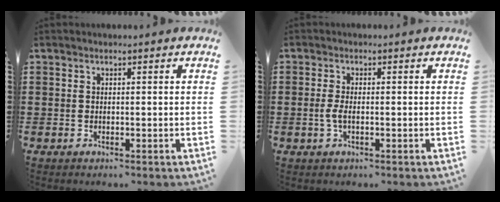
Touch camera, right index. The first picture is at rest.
{"total": 2.3, "force": [-0.5, 0.7, 2.1], "torque": [-0.052, -0.005, -0.014]}